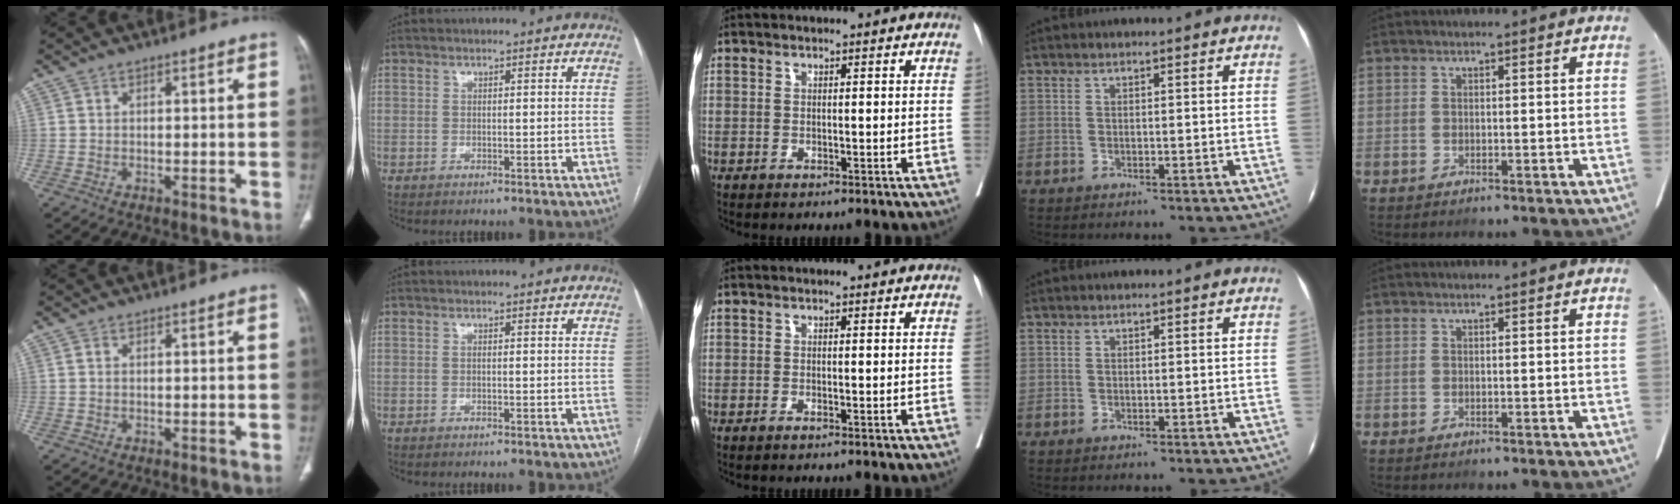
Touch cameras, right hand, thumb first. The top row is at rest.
{"thumb": {"total": 0.6, "force": [0.2, 0.4, 0.5], "torque": [-0.013, 0.005, 0.004]}, "middle": {"total": 0.7, "force": [-0.5, 0.0, 0.5], "torque": [-0.013, -0.002, -0.008]}}